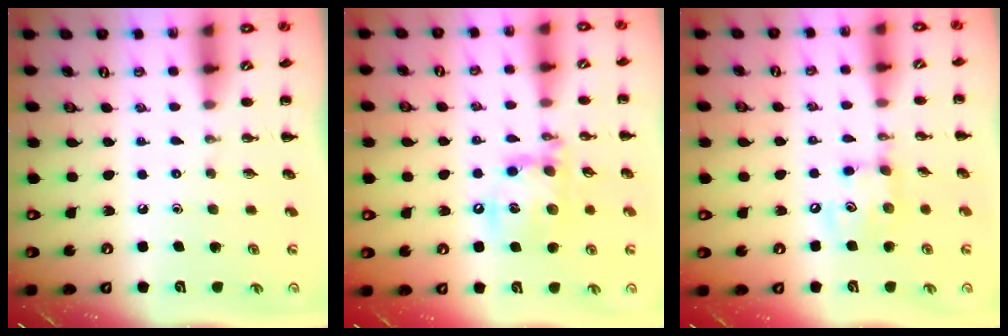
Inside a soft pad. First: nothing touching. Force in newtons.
{"total": 15.1, "press": 14.9, "slide": 2.6}
{"total": 8.1, "press": 8.0, "slide": 1.2}